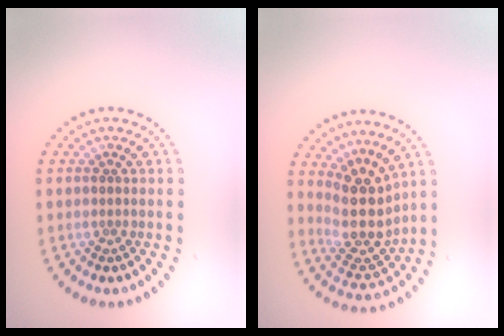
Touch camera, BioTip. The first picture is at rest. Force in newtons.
{"total": 4.6, "press": 3.7, "slide": 2.7}